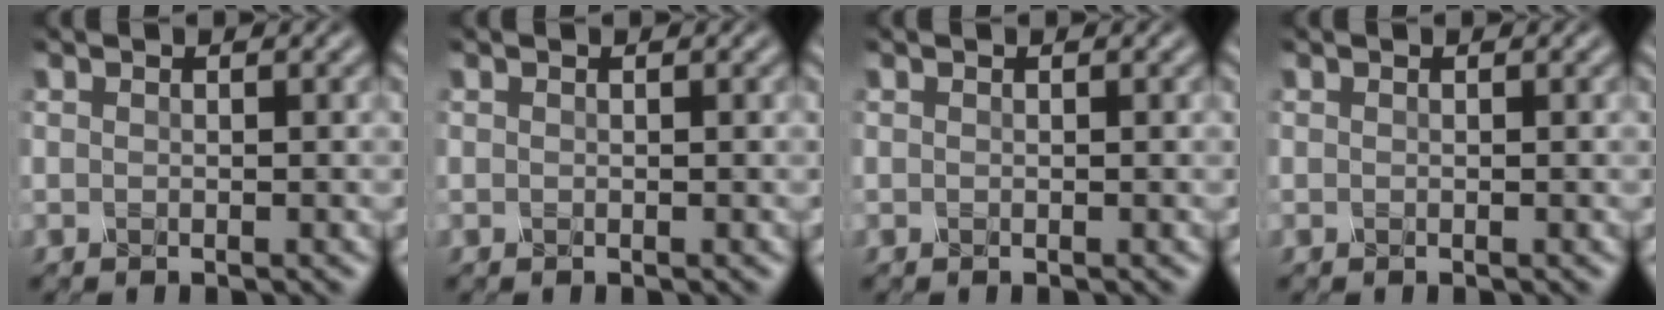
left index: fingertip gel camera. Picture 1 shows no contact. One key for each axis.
{"total": 0.0}
{"total": 0.0}
{"total": 0.0}